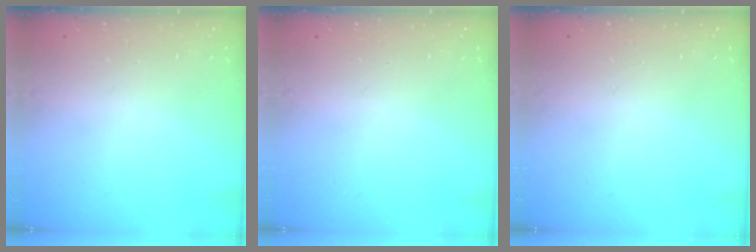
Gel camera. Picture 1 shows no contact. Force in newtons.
{"total": 0.0}
{"total": 0.0}